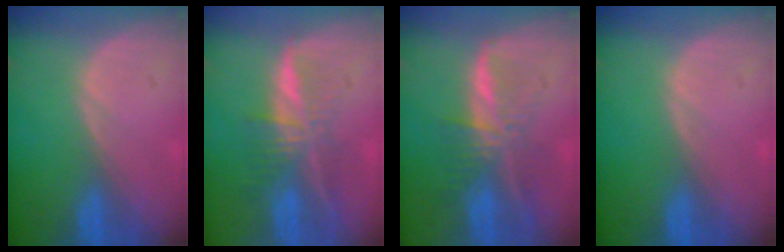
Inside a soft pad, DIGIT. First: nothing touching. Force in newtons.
{"total": 7.3, "press": 6.1, "slide": 4.0}
{"total": 7.8, "press": 6.5, "slide": 4.3}
{"total": 0.0}